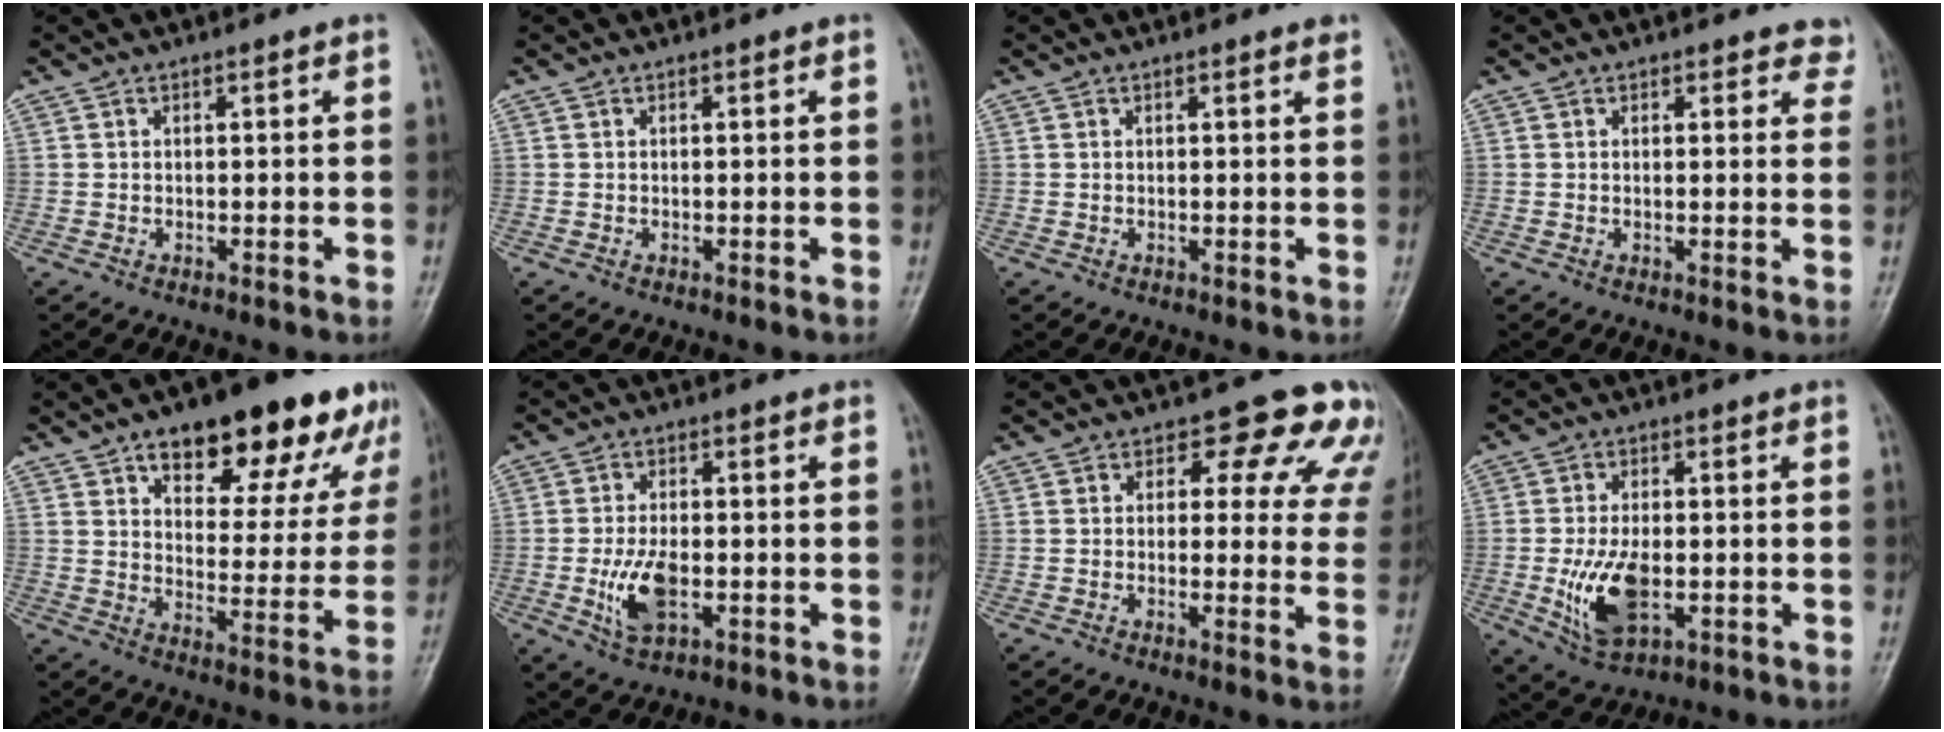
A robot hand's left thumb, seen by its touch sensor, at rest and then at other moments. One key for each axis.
{"total": 0.0}
{"total": 0.8, "fx": 0.5, "fy": 0.1, "fz": 0.5, "tx": -0.006, "ty": -0.002, "tz": 0.004}
{"total": 3.8, "fx": 3.2, "fy": 1.8, "fz": 0.7, "tx": 0.031, "ty": -0.014, "tz": 0.019}
{"total": 22.1, "fx": 13.4, "fy": 9.9, "fz": 14.5, "tx": -0.136, "ty": -0.027, "tz": 0.193}
{"total": 7.6, "fx": -1.7, "fy": 4.1, "fz": 6.2, "tx": -0.118, "ty": 0.000, "tz": -0.026}
{"total": 10.9, "fx": 7.3, "fy": 6.1, "fz": 5.2, "tx": -0.005, "ty": -0.027, "tz": 0.058}
{"total": 10.4, "fx": -2.0, "fy": 5.7, "fz": 8.4, "tx": -0.153, "ty": -0.006, "tz": -0.026}